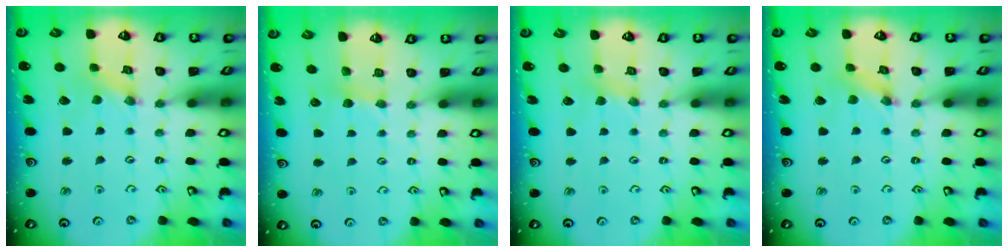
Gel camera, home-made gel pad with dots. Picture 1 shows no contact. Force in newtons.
{"total": 4.0, "press": 3.9, "slide": 0.6}
{"total": 3.0, "press": 2.9, "slide": 0.5}
{"total": 1.4, "press": 1.4, "slide": 0.2}